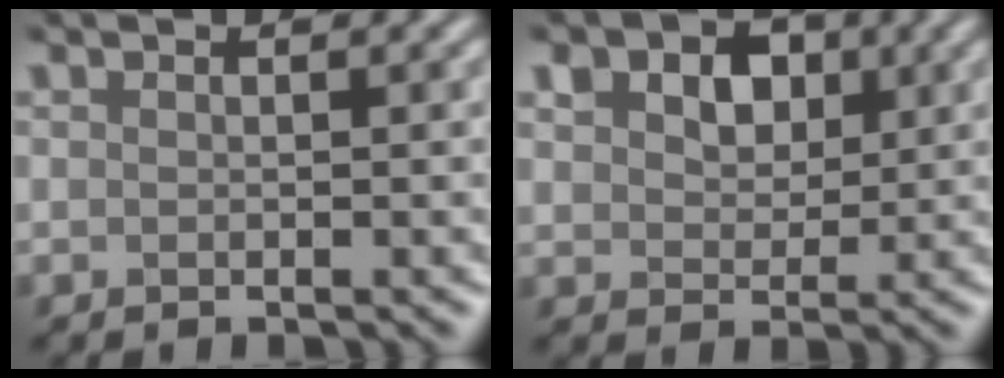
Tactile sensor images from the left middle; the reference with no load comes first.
{"total": 3.3, "force": [2.1, 2.3, 1.1], "torque": [-0.041, 0.018, 0.041]}